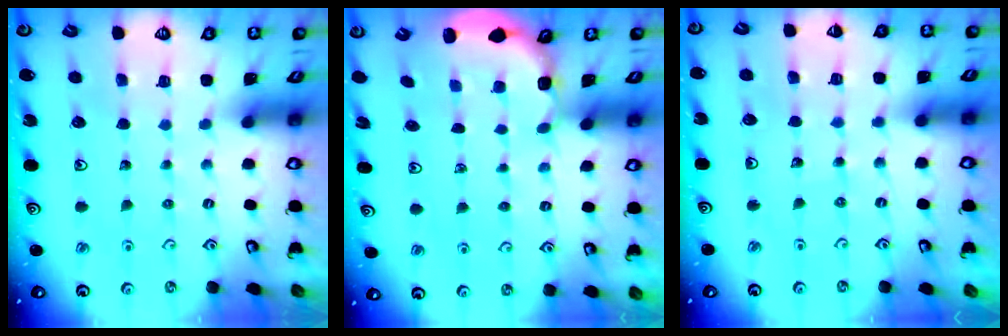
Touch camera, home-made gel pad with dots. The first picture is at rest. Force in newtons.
{"total": 3.1, "press": 2.5, "slide": 1.9}
{"total": 5.3, "press": 5.0, "slide": 1.7}